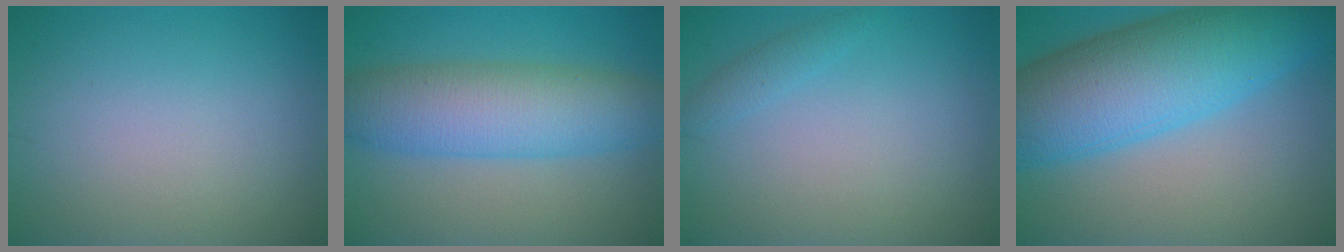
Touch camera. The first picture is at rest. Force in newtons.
{"total": 7.9, "press": 7.9, "slide": 0.2}
{"total": 1.2, "press": 1.2, "slide": 0.1}
{"total": 12.4, "press": 12.4, "slide": 0.4}